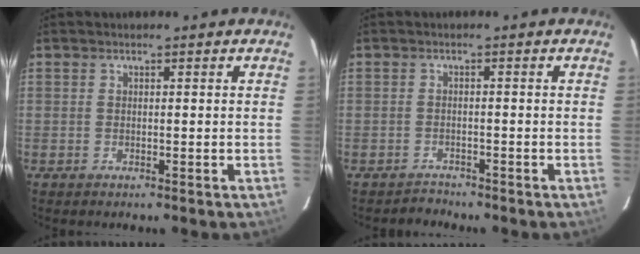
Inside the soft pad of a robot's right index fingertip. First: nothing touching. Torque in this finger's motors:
{"motor_torque": [-0.02, -0.04, 0.01, -0.03]}